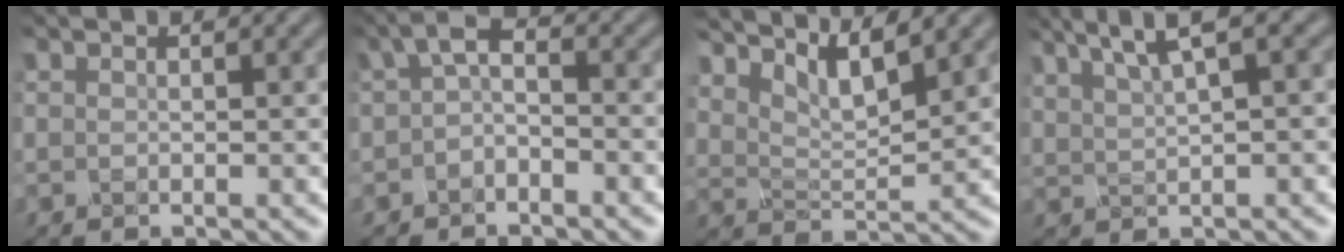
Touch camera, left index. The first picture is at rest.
{"total": 2.6, "force": [-0.6, 1.5, 2.0], "torque": [-0.038, 0.012, -0.019]}
{"total": 4.5, "force": [3.1, 1.5, 3.0], "torque": [-0.066, -0.004, 0.054]}
{"total": 4.5, "force": [2.6, 0.9, 3.5], "torque": [-0.067, 0.018, 0.052]}